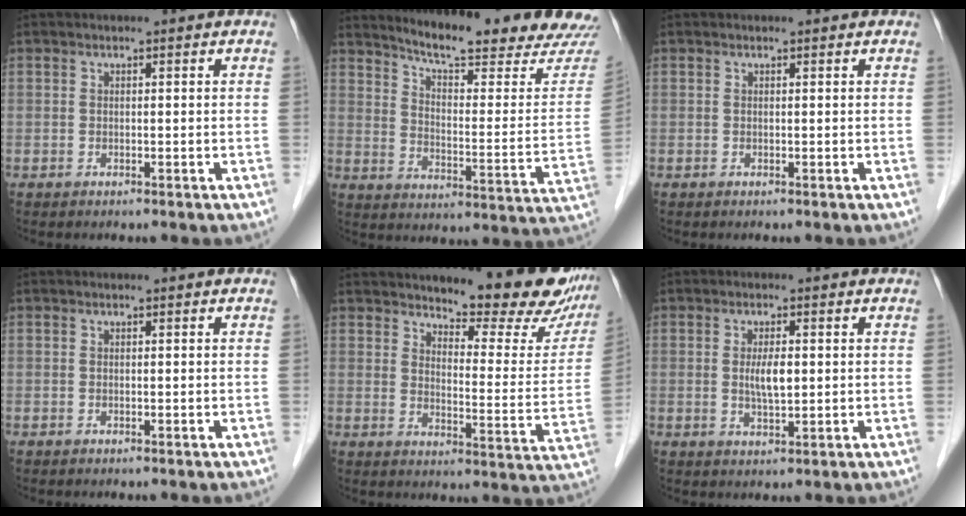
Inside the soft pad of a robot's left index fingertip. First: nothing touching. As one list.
[{"total": 20.4, "force": [19.0, 0.4, 7.6], "torque": [-0.113, -0.089, 0.246]}, {"total": 0.0}, {"total": 0.0}, {"total": 15.6, "force": [13.6, 3.3, 6.9], "torque": [-0.073, -0.055, 0.158]}, {"total": 3.5, "force": [0.1, 0.9, 3.4], "torque": [-0.062, -0.005, 0.004]}]